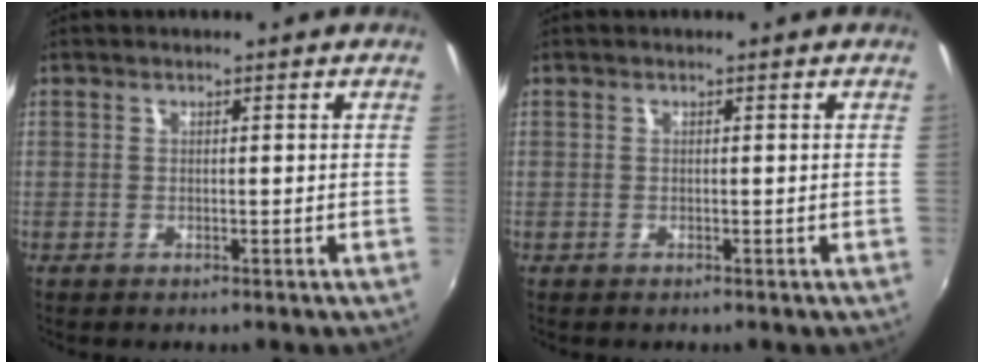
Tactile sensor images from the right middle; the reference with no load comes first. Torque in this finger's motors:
{"motor_torque": [0.07, -0.19, 0.05, 0.00]}